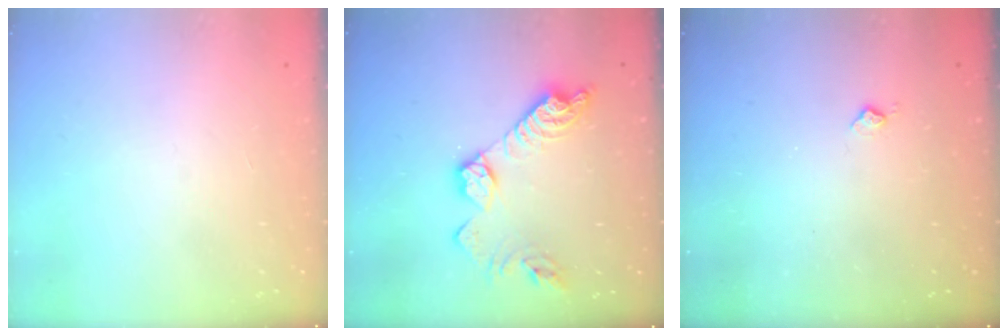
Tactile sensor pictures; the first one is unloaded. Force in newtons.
{"total": 14.7, "press": 14.6, "slide": 1.1}
{"total": 3.8, "press": 3.8, "slide": 0.6}